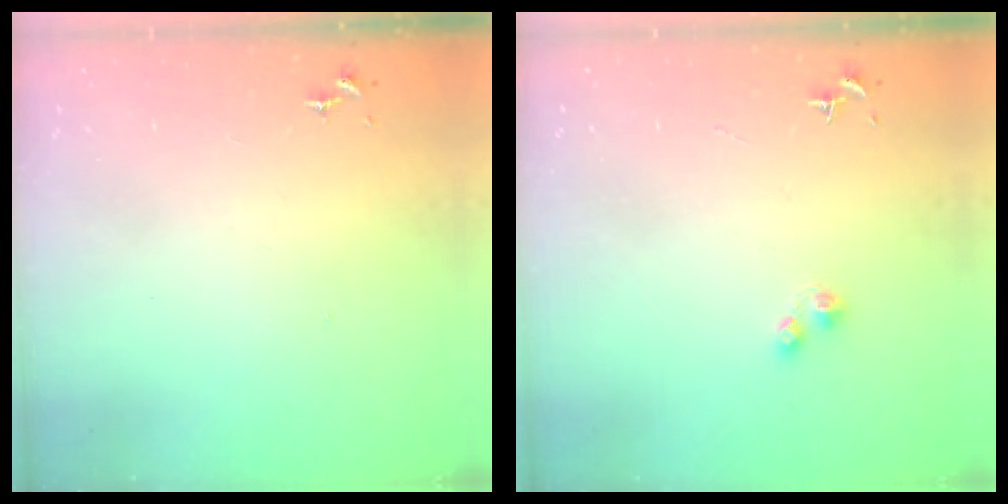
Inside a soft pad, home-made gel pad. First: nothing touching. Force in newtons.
{"total": 1.6, "press": 1.6, "slide": 0.2}